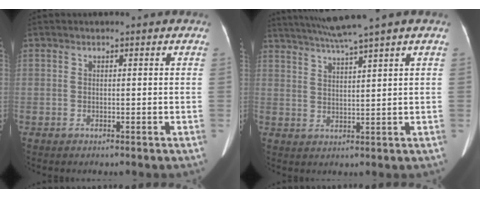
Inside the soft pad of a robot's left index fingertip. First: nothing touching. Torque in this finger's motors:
{"motor_torque": [0.85, -1.28, 0.11, 0.03]}